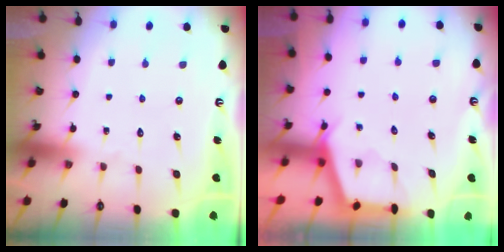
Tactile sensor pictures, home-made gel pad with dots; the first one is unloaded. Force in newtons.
{"total": 2.9, "press": 2.9, "slide": 0.3}